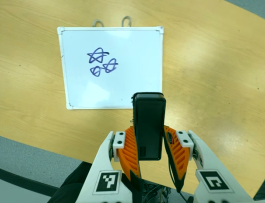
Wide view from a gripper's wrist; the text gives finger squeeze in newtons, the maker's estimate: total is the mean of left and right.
{"total": 4.6, "left": 3.2, "right": 5.9}